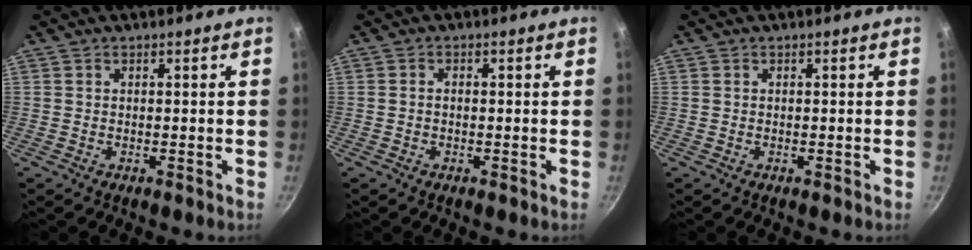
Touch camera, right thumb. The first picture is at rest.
{"total": 1.0, "force": [-0.2, 0.7, 0.7], "torque": [-0.013, 0.006, -0.004]}
{"total": 0.0}